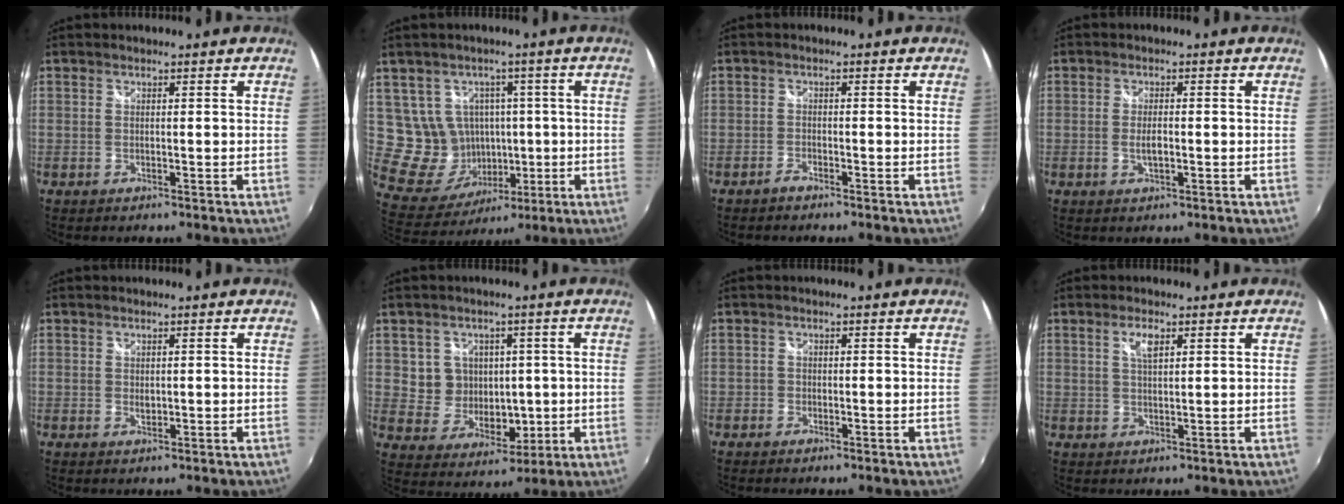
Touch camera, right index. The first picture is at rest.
{"total": 11.1, "force": [1.0, 10.4, 3.6], "torque": [-0.090, 0.009, 0.041]}
{"total": 1.4, "force": [-1.3, 0.3, 0.3], "torque": [-0.014, -0.001, -0.028]}
{"total": 2.7, "force": [-0.5, 1.1, 2.4], "torque": [-0.044, -0.005, -0.007]}
{"total": 0.9, "force": [0.2, 0.7, 0.5], "torque": [-0.007, -0.002, 0.004]}
{"total": 8.9, "force": [1.3, 8.3, 2.9], "torque": [-0.063, 0.006, 0.039]}
{"total": 1.0, "force": [-0.7, 0.7, 0.1], "torque": [-0.005, -0.001, -0.015]}
{"total": 3.3, "force": [1.5, 1.1, 2.8], "torque": [-0.049, 0.002, 0.026]}